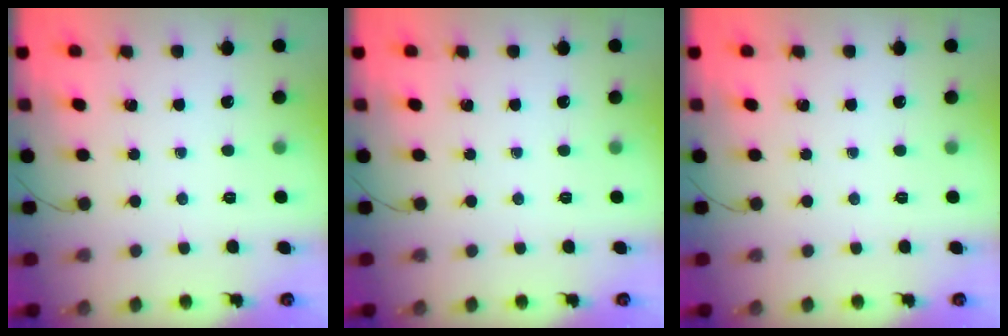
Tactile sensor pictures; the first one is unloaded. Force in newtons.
{"total": 0.0}
{"total": 0.0}